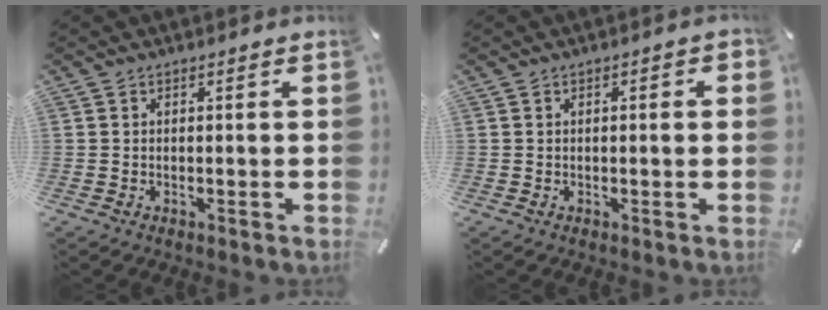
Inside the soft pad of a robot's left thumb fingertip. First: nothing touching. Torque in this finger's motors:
{"motor_torque": [-0.34, -0.19, -0.05, 0.04, 0.00]}